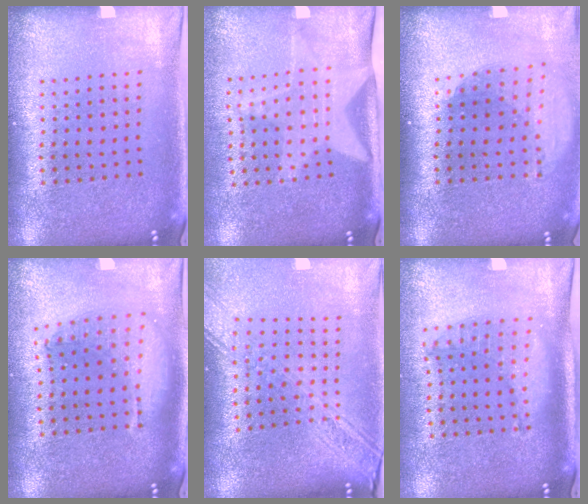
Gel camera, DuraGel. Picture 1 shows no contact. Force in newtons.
{"total": 2.0, "press": 1.6, "slide": 1.2}
{"total": 1.8, "press": 1.4, "slide": 1.2}
{"total": 1.8, "press": 1.5, "slide": 0.9}
{"total": 2.5, "press": 2.1, "slide": 1.4}
{"total": 1.3, "press": 1.3, "slide": 0.2}